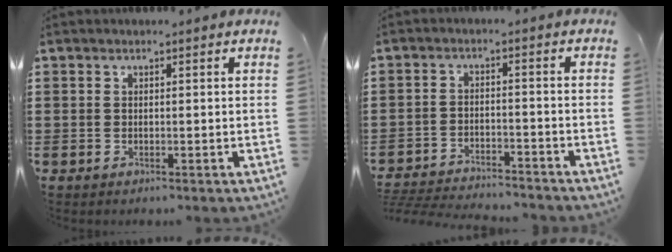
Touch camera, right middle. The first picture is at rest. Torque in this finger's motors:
{"motor_torque": [2.13, 0.01, 0.27, 0.21]}